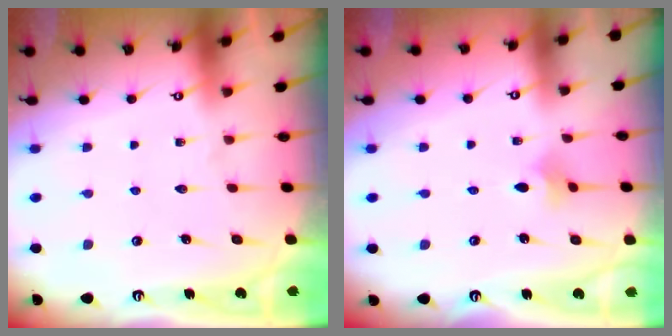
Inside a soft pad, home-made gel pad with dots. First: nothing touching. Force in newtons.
{"total": 4.1, "press": 4.1, "slide": 0.7}